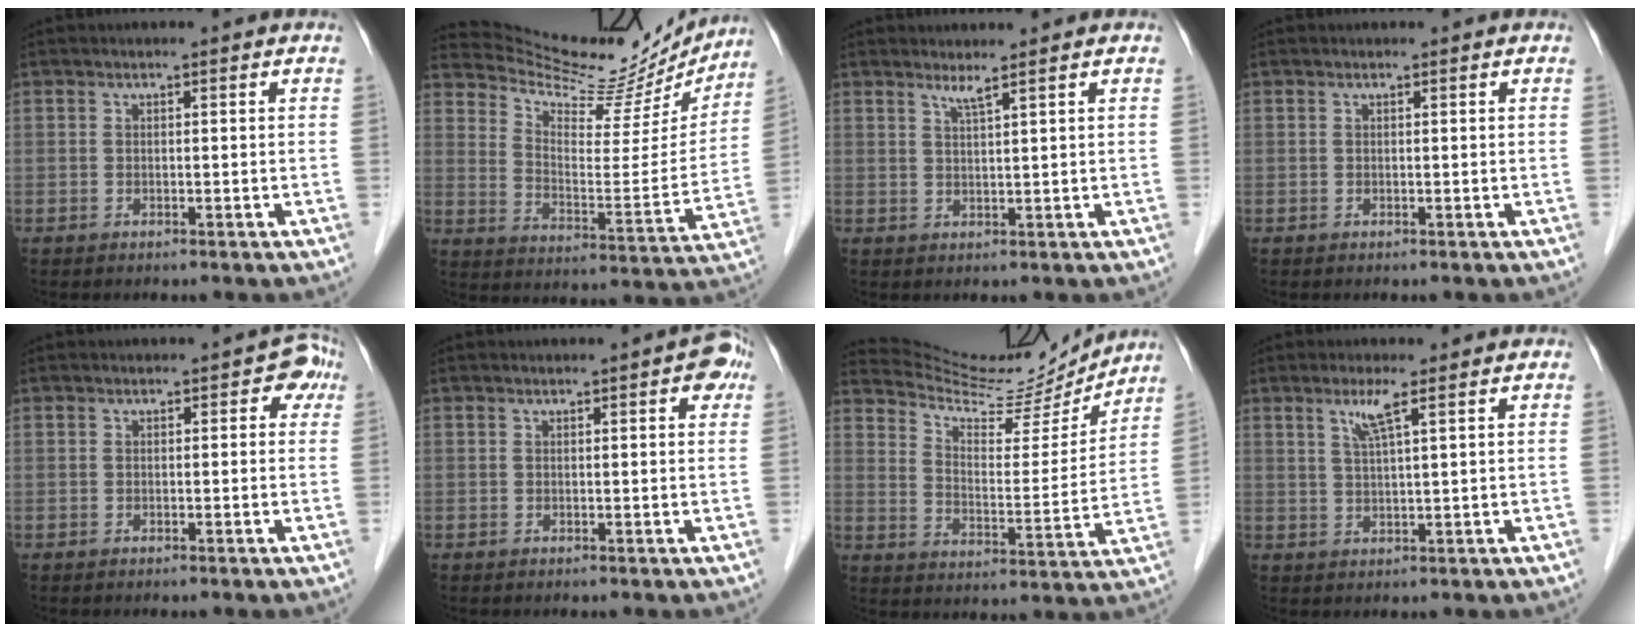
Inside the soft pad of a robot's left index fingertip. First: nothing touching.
{"total": 21.1, "force": [19.9, 4.3, 5.4], "torque": [-0.087, -0.045, 0.278]}
{"total": 1.6, "force": [1.2, -0.5, 0.8], "torque": [-0.023, -0.009, 0.027]}
{"total": 0.0}
{"total": 2.3, "force": [0.6, 1.7, 1.4], "torque": [0.004, 0.009, -0.004]}
{"total": 3.1, "force": [1.4, 1.0, 2.5], "torque": [-0.021, 0.006, 0.011]}
{"total": 16.3, "force": [15.7, 2.2, 3.6], "torque": [-0.064, -0.023, 0.233]}
{"total": 3.3, "force": [1.8, -0.3, 2.8], "torque": [-0.060, -0.002, 0.038]}